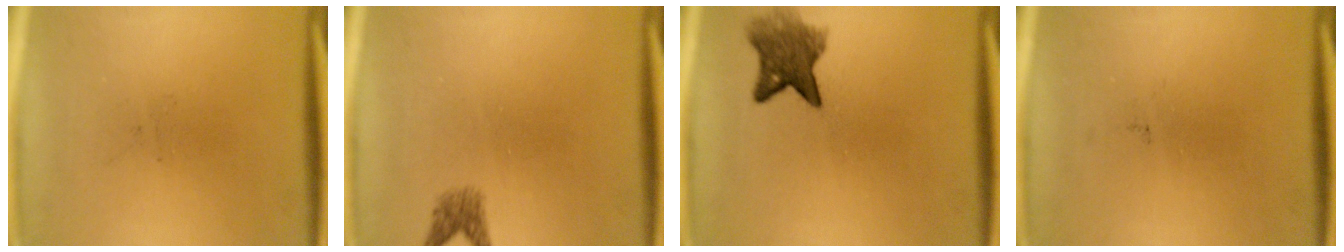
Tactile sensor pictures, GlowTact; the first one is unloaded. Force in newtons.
{"total": 1.8}
{"total": 5.7}
{"total": 0.0}